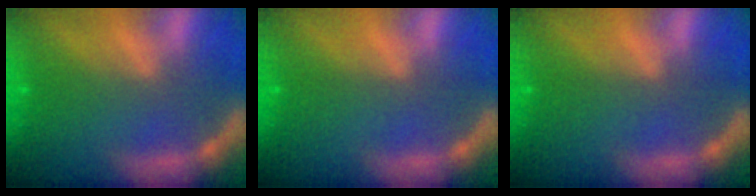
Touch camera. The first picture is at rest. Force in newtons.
{"total": 0.0}
{"total": 0.0}